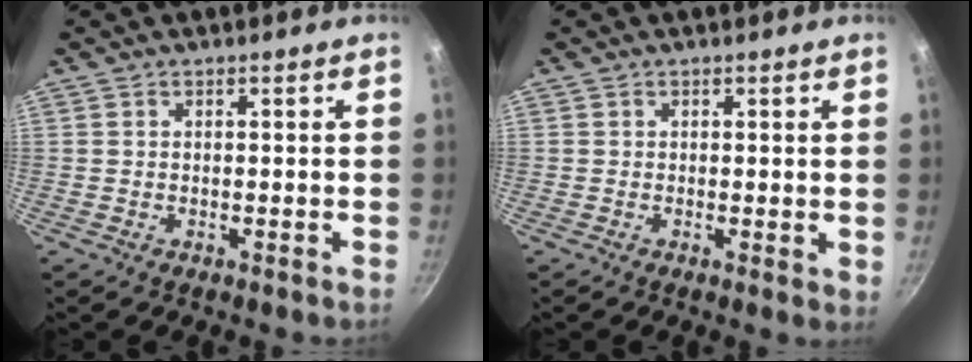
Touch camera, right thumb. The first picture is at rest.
{"total": 1.3, "force": [0.3, 0.6, 1.1], "torque": [-0.015, -0.004, 0.001]}